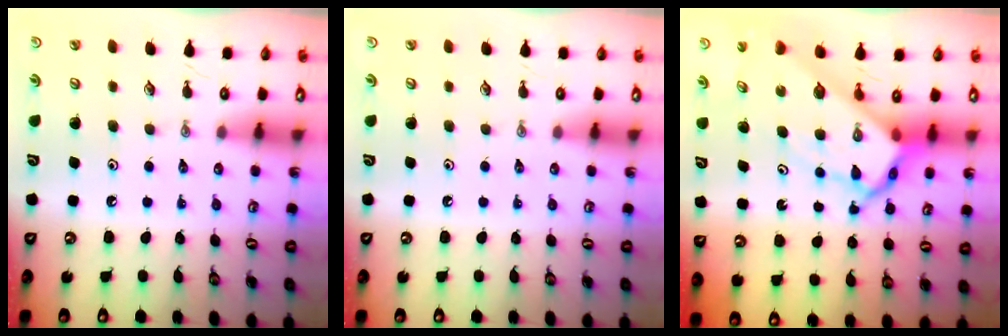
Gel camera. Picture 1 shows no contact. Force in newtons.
{"total": 0.0}
{"total": 9.2, "press": 9.2, "slide": 0.9}